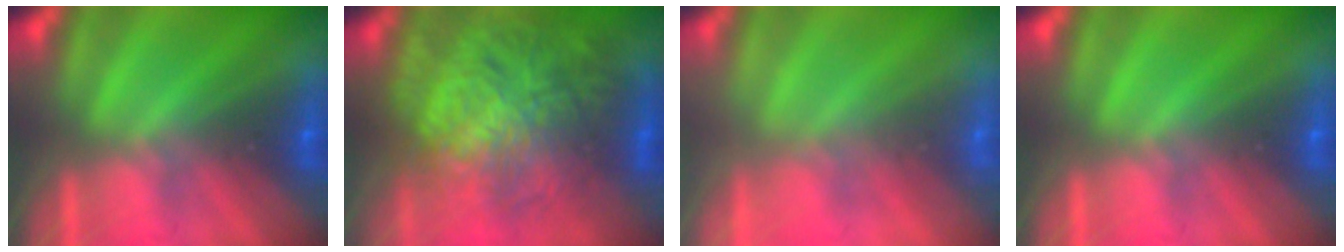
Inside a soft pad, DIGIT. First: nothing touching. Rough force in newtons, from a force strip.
{"total": 9.3}
{"total": 2.1}
{"total": 0.0}